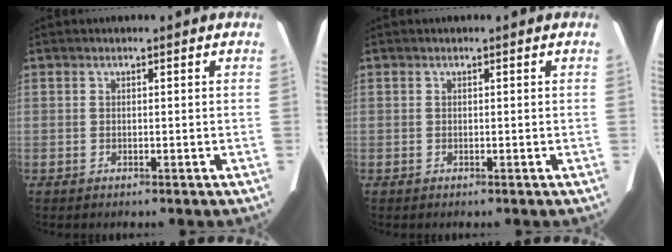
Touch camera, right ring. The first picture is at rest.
{"total": 0.0}